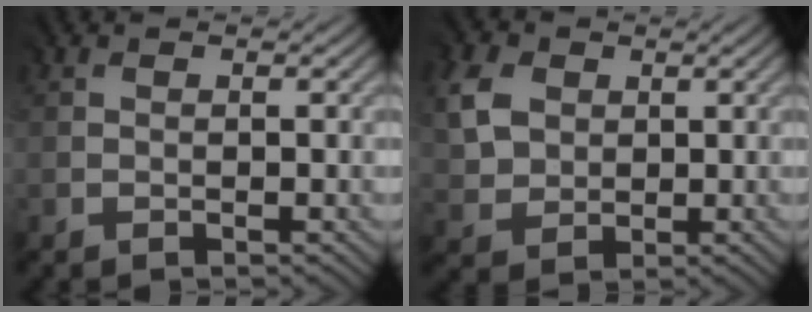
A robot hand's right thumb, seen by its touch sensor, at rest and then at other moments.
{"total": 5.0, "force": [1.6, 4.2, 2.1], "torque": [-0.078, 0.007, 0.030]}